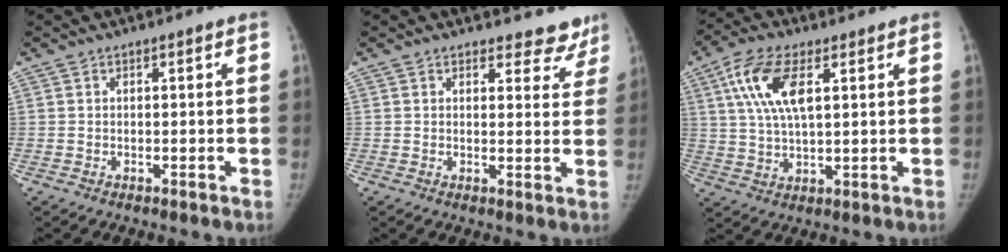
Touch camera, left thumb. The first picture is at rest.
{"total": 6.6, "force": [5.9, 2.9, 0.4], "torque": [0.041, -0.034, 0.051]}
{"total": 11.1, "force": [4.1, 4.8, 9.1], "torque": [-0.184, -0.002, 0.078]}